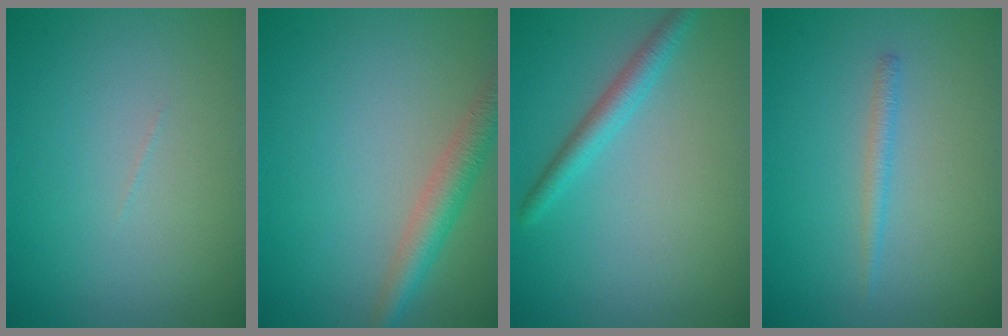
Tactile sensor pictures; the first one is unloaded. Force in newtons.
{"total": 3.5, "press": 3.5, "slide": 0.1}
{"total": 2.4, "press": 2.4, "slide": 0.1}
{"total": 1.1, "press": 1.1, "slide": 0.1}